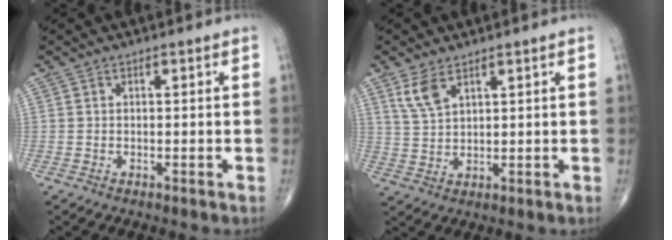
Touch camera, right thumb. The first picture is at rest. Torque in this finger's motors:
{"motor_torque": [-0.09, 0.11, 0.09, 0.06, 0.00]}